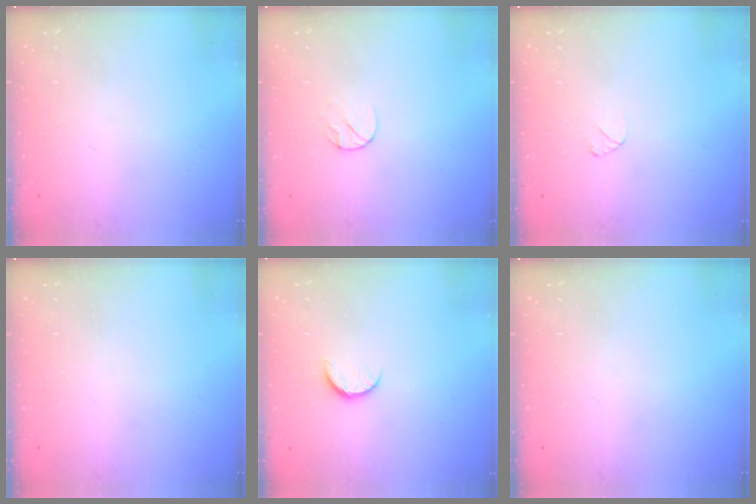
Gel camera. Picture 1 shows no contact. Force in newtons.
{"total": 5.3, "press": 5.2, "slide": 0.6}
{"total": 3.3, "press": 3.3, "slide": 0.3}
{"total": 0.0}
{"total": 5.1, "press": 5.1, "slide": 0.4}
{"total": 0.0}